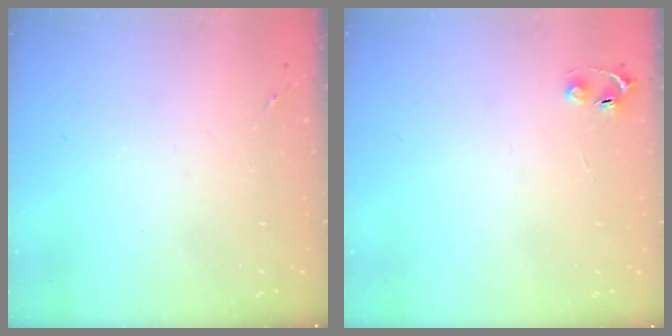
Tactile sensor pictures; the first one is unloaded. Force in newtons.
{"total": 4.0, "press": 4.0, "slide": 0.5}